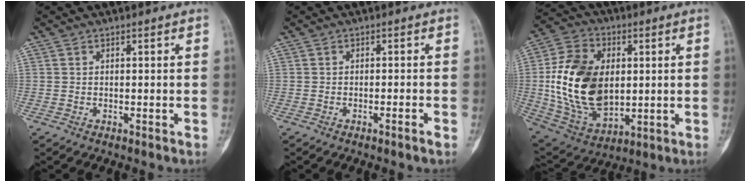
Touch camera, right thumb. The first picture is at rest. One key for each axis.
{"total": 1.4, "fx": -0.9, "fy": -0.2, "fz": 1.1, "tx": -0.024, "ty": 0.004, "tz": -0.015}
{"total": 21.0, "fx": 1.4, "fy": 13.8, "fz": 15.8, "tx": -0.281, "ty": -0.009, "tz": 0.040}